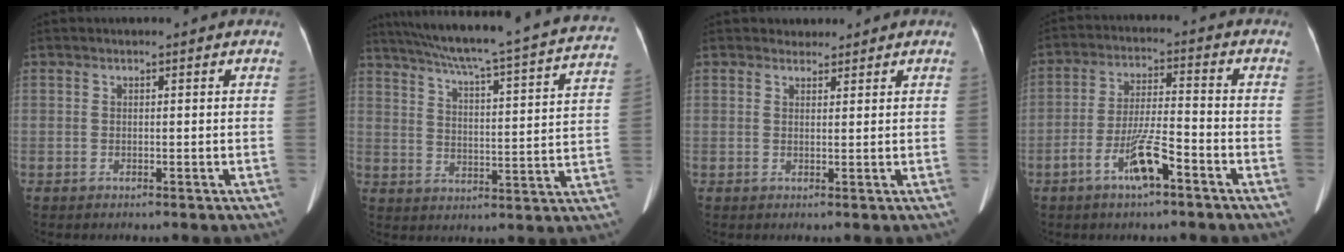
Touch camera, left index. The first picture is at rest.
{"total": 29.5, "force": [26.1, 1.3, 13.6], "torque": [-0.219, -0.047, 0.328]}
{"total": 1.5, "force": [1.3, 0.8, -0.2], "torque": [0.003, 0.004, 0.017]}
{"total": 7.9, "force": [-4.4, 1.1, 6.5], "torque": [-0.132, 0.000, -0.079]}